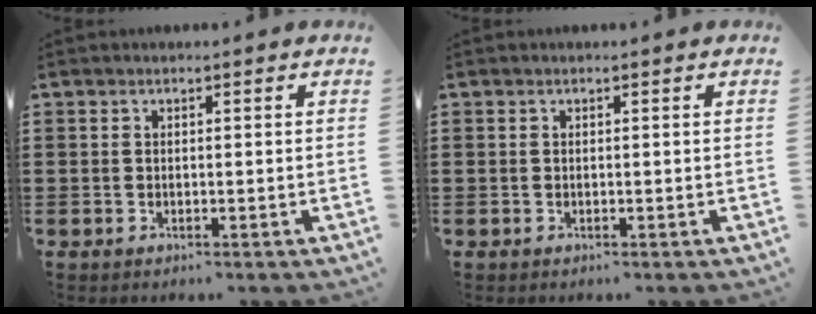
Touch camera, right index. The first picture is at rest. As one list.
[{"total": 0.0}]